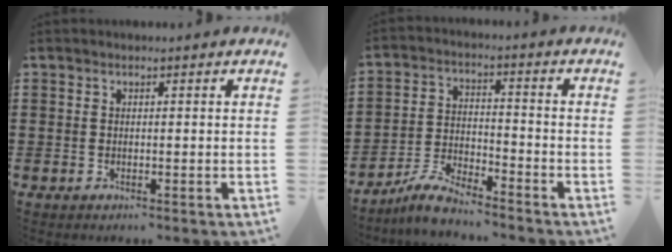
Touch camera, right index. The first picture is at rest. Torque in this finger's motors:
{"motor_torque": [0.75, -0.73, 0.22, 0.00]}